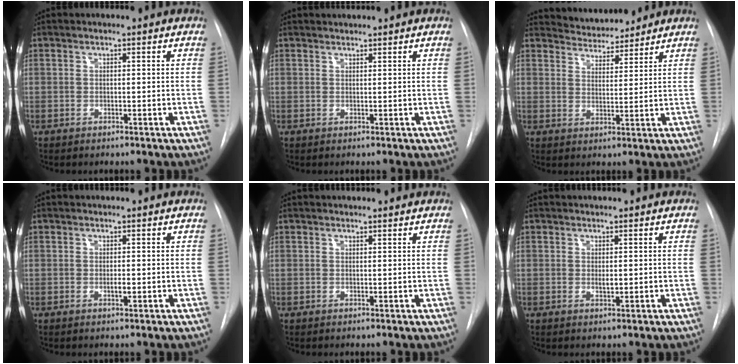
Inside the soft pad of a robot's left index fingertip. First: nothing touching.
{"total": 1.4, "force": [1.4, 0.0, 0.1], "torque": [-0.003, 0.015, 0.028]}
{"total": 6.7, "force": [6.5, 1.5, 0.7], "torque": [-0.014, 0.006, 0.102]}
{"total": 0.7, "force": [0.0, 0.2, 0.7], "torque": [-0.013, -0.003, 0.000]}
{"total": 3.1, "force": [3.0, 0.4, 0.6], "torque": [-0.011, 0.021, 0.037]}
{"total": 1.1, "force": [0.4, 0.4, 0.9], "torque": [-0.016, -0.003, 0.008]}